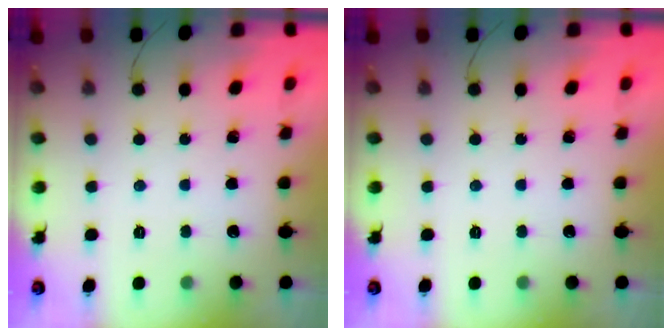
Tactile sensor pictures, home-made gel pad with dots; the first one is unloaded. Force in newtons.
{"total": 0.0}